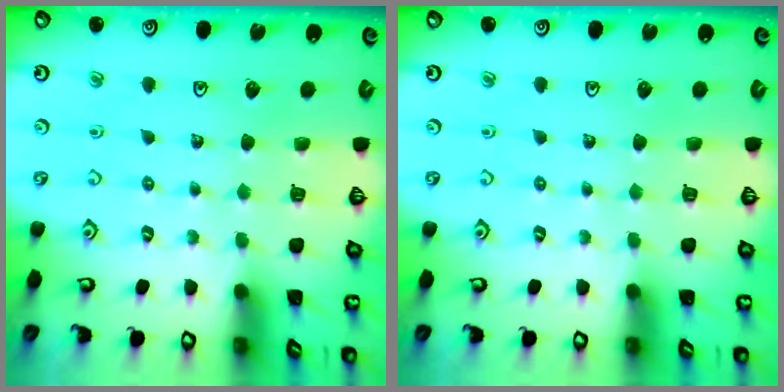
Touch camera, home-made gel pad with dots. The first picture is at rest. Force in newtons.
{"total": 0.0}